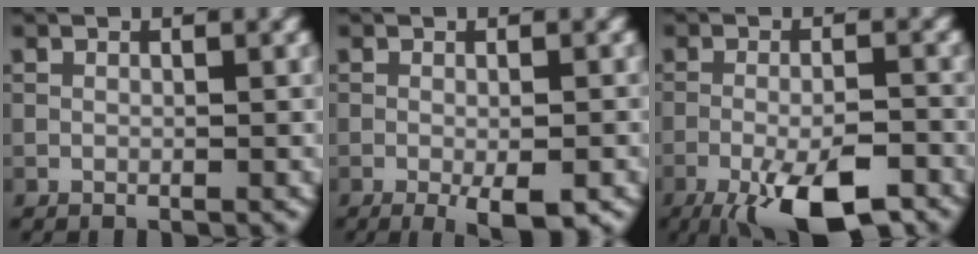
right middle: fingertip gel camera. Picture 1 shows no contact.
{"total": 3.4, "force": [-1.6, 0.7, 3.0], "torque": [-0.049, -0.007, -0.021]}
{"total": 9.3, "force": [-5.5, 2.8, 7.0], "torque": [-0.120, -0.011, -0.096]}